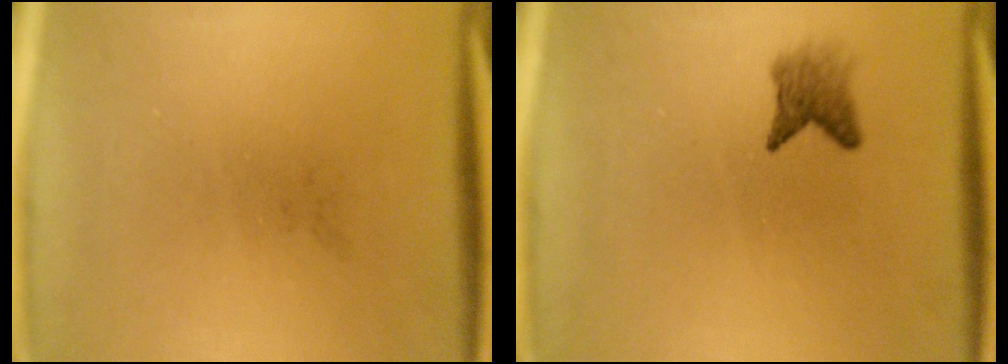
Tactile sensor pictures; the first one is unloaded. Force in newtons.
{"total": 2.4}